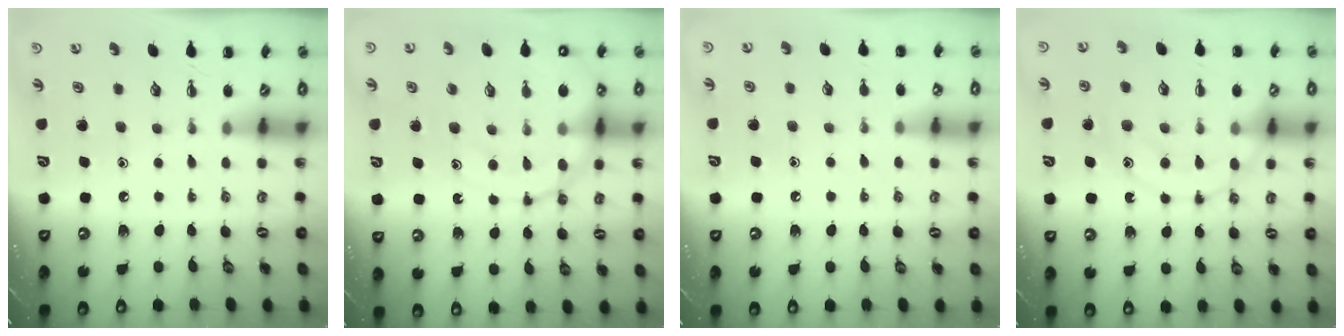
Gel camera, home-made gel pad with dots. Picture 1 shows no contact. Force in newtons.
{"total": 15.3, "press": 15.0, "slide": 3.0}
{"total": 5.9, "press": 5.6, "slide": 1.7}
{"total": 12.6, "press": 12.6, "slide": 0.9}